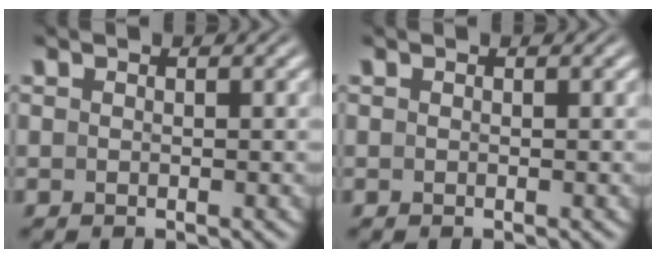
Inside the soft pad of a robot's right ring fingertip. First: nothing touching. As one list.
[{"total": 0.0}]